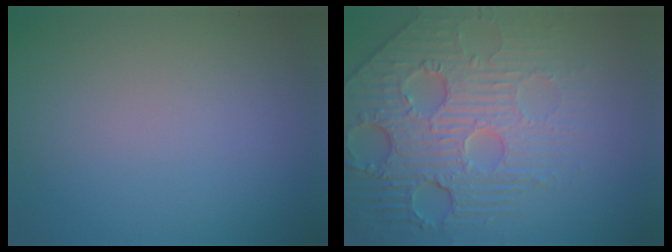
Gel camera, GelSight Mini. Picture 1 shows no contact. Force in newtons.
{"total": 8.5, "press": 6.0, "slide": 6.1}